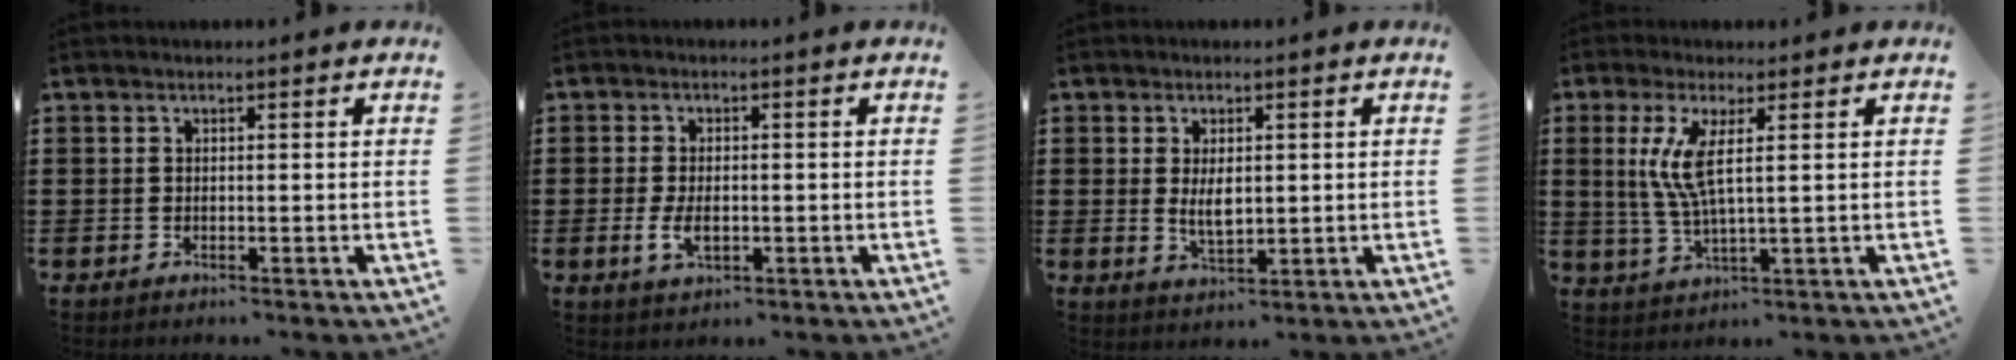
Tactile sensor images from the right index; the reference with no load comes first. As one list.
[{"total": 3.7, "force": [-0.6, 2.0, 3.0], "torque": [-0.071, -0.004, -0.013]}, {"total": 3.8, "force": [0.4, 1.7, 3.4], "torque": [-0.059, -0.001, 0.006]}, {"total": 7.0, "force": [1.6, 1.2, 6.7], "torque": [-0.155, -0.011, 0.020]}]